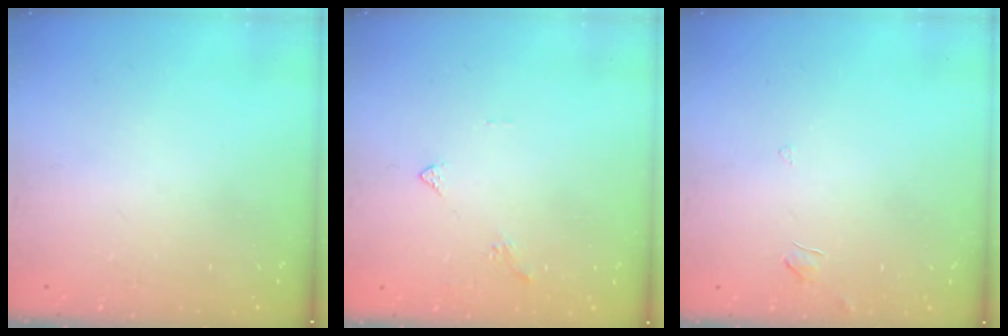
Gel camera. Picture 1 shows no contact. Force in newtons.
{"total": 2.0, "press": 1.9, "slide": 0.6}
{"total": 4.2, "press": 4.2, "slide": 0.4}